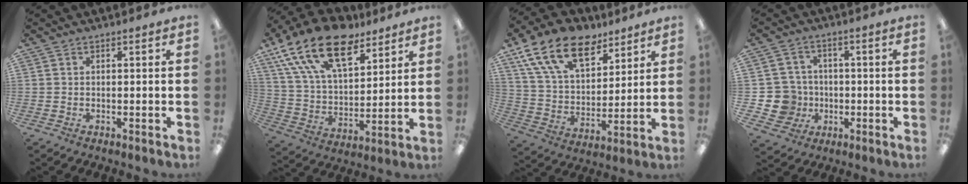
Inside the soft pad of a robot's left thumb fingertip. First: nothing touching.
{"total": 21.0, "force": [13.3, 10.3, 12.5], "torque": [-0.237, -0.062, 0.239]}
{"total": 18.4, "force": [11.6, 10.3, 9.8], "torque": [-0.181, -0.048, 0.214]}
{"total": 8.7, "force": [-1.4, 8.4, 1.6], "torque": [-0.067, 0.013, -0.017]}